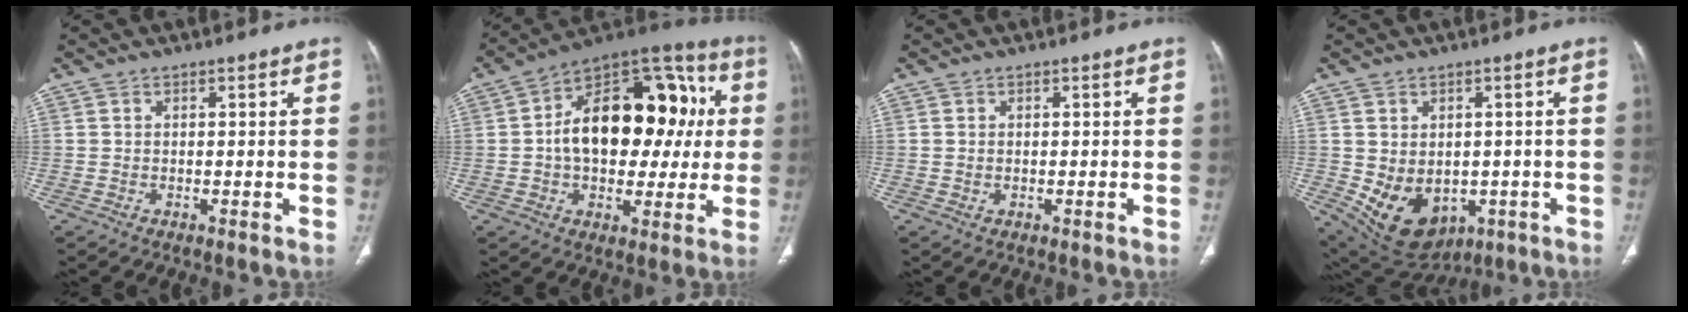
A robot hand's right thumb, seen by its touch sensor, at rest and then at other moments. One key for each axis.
{"total": 24.2, "fx": 2.2, "fy": 14.9, "fz": 19.0, "tx": -0.243, "ty": 0.039, "tz": 0.030}
{"total": 0.5, "fx": 0.0, "fy": 0.4, "fz": 0.3, "tx": -0.011, "ty": 0.001, "tz": 0.004}
{"total": 12.8, "fx": -3.0, "fy": 9.7, "fz": 7.9, "tx": -0.117, "ty": -0.002, "tz": -0.015}